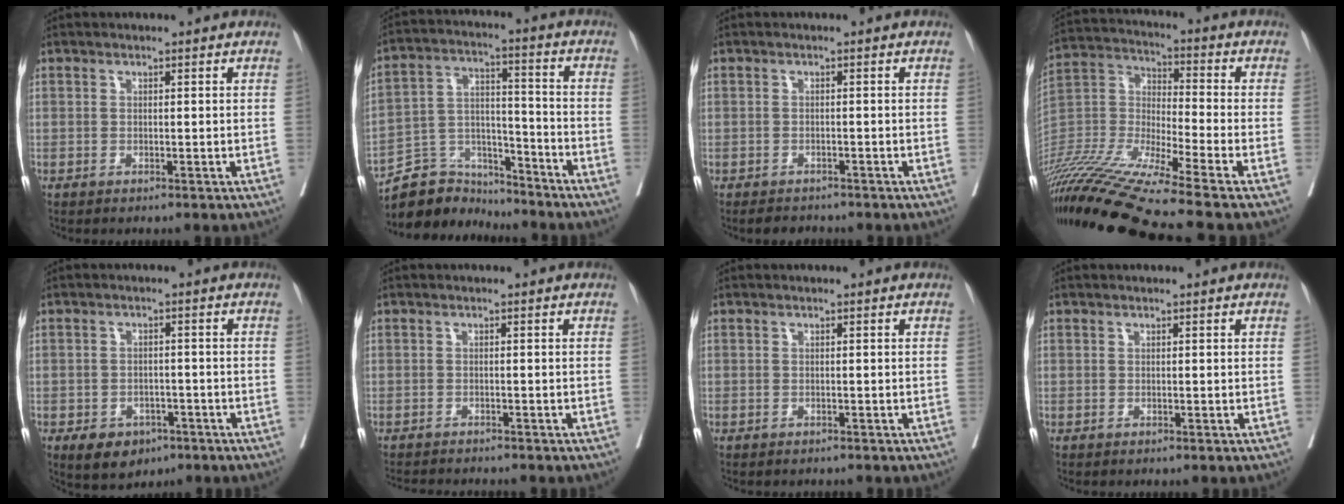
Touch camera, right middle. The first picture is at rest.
{"total": 10.1, "force": [-9.6, 3.3, 0.0], "torque": [-0.002, 0.043, -0.177]}
{"total": 2.6, "force": [-2.4, 1.0, 0.4], "torque": [-0.006, -0.003, -0.035]}
{"total": 21.5, "force": [-17.8, -1.9, 12.1], "torque": [-0.272, -0.037, -0.334]}
{"total": 6.0, "force": [-3.5, 4.0, 2.6], "torque": [-0.036, 0.002, -0.045]}
{"total": 5.8, "force": [-5.5, 0.6, 1.7], "torque": [-0.017, -0.009, -0.082]}
{"total": 1.5, "force": [-1.3, 0.5, 0.2], "torque": [-0.009, -0.002, -0.020]}
{"total": 0.0}